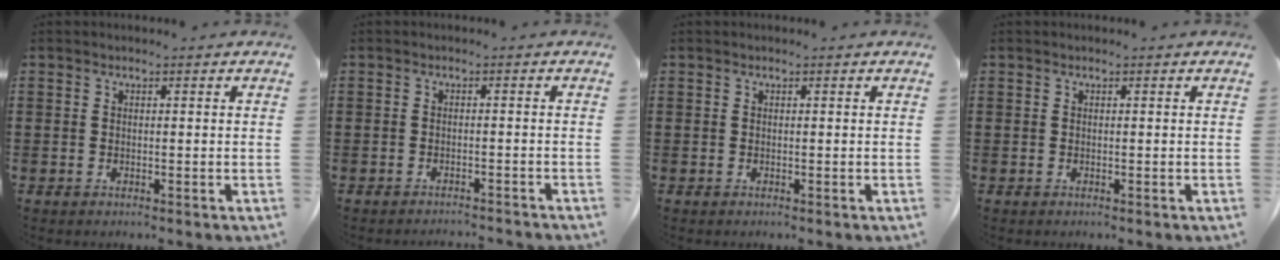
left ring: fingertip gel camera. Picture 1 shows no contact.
{"total": 1.5, "force": [-1.5, -0.2, 0.2], "torque": [-0.004, 0.003, -0.030]}
{"total": 0.0}
{"total": 0.0}